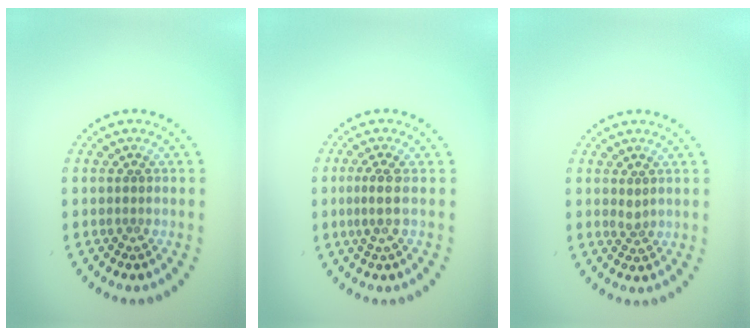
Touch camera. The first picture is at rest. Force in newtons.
{"total": 2.0, "press": 1.4, "slide": 1.4}
{"total": 0.9, "press": 0.7, "slide": 0.6}